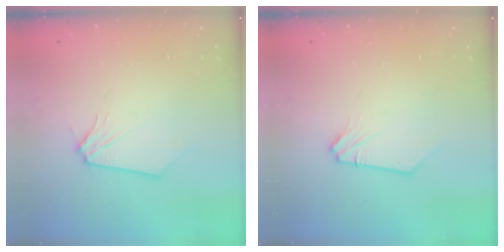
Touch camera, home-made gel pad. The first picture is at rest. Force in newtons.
{"total": 0.0}